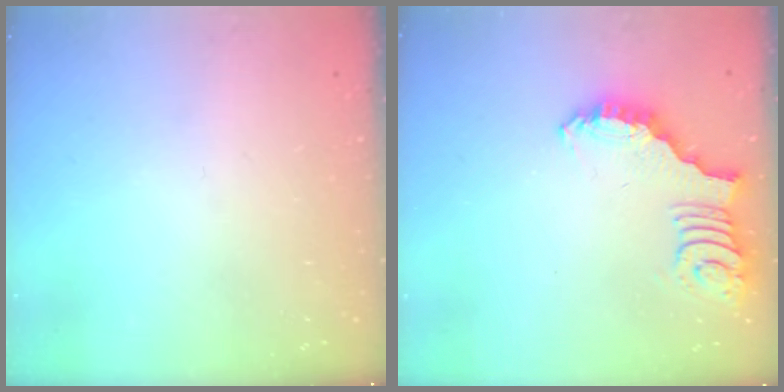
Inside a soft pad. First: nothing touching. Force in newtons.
{"total": 2.7, "press": 2.7, "slide": 0.5}